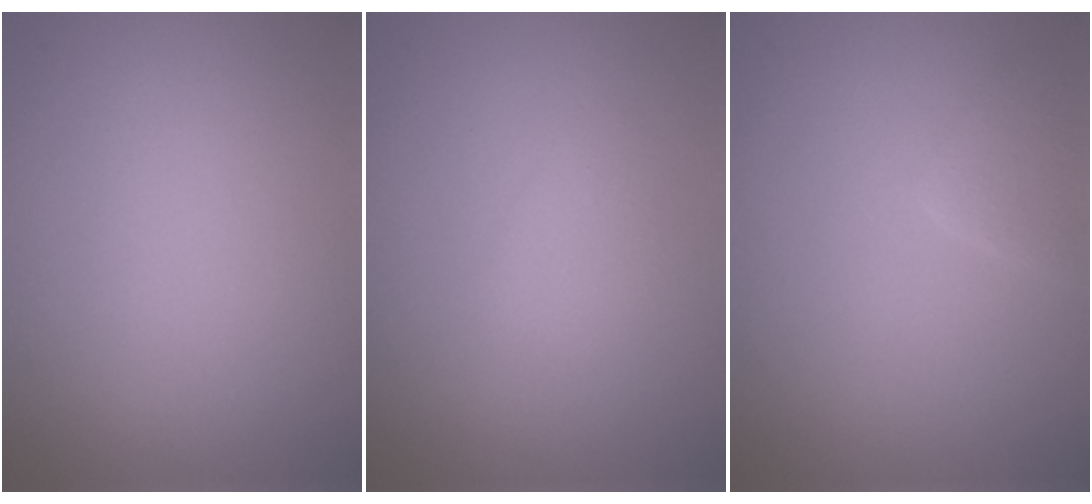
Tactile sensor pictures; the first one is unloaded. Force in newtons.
{"total": 1.1, "press": 1.1, "slide": 0.0}
{"total": 1.6, "press": 1.6, "slide": 0.1}